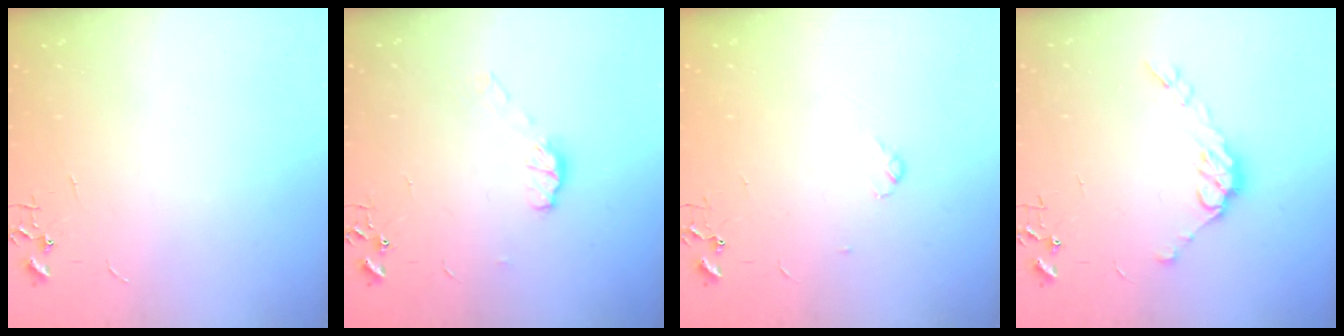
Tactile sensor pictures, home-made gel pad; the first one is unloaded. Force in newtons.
{"total": 6.3, "press": 6.3, "slide": 0.5}
{"total": 3.4, "press": 3.3, "slide": 0.6}
{"total": 9.6, "press": 9.5, "slide": 0.7}